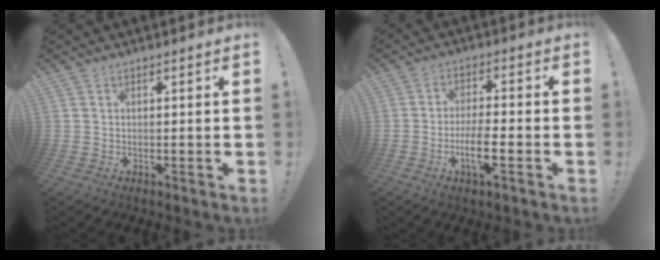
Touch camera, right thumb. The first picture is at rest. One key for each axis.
{"total": 8.8, "fx": -3.1, "fy": 2.3, "fz": 7.9, "tx": -0.158, "ty": 0.002, "tz": -0.057}